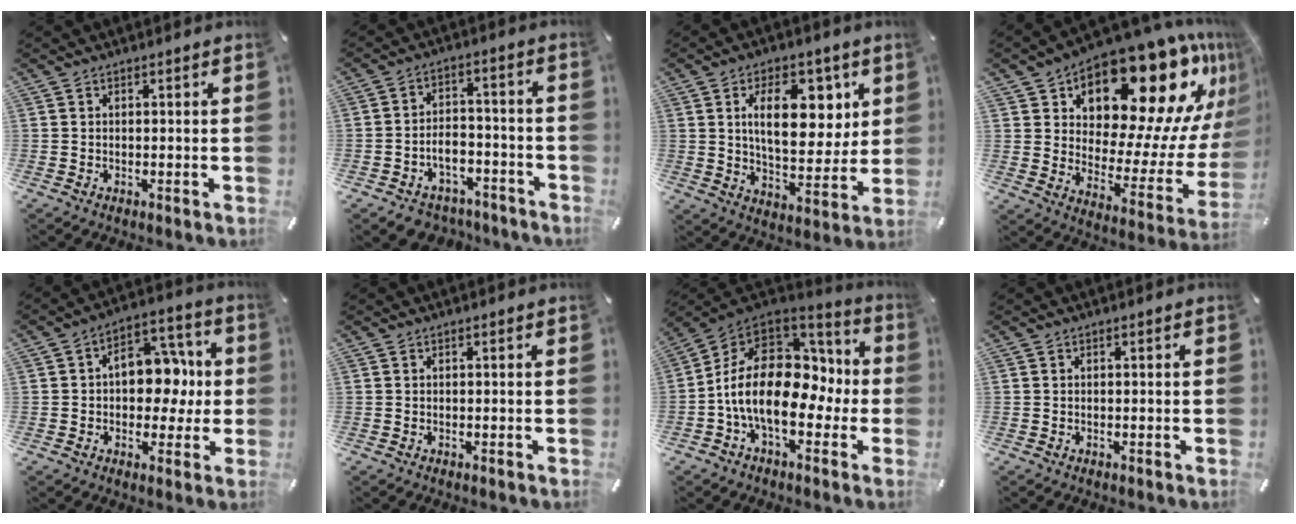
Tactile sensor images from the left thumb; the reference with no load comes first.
{"total": 7.2, "force": [-3.6, 5.5, 2.9], "torque": [-0.045, 0.032, -0.059]}
{"total": 15.4, "force": [5.3, 8.6, 11.6], "torque": [-0.166, -0.004, 0.088]}
{"total": 21.8, "force": [15.0, 10.2, 12.0], "torque": [-0.154, -0.124, 0.247]}
{"total": 12.8, "force": [0.4, 9.1, 9.0], "torque": [-0.112, 0.003, 0.010]}
{"total": 0.0}
{"total": 18.6, "force": [-2.7, 11.6, 14.2], "torque": [-0.262, 0.005, -0.042]}
{"total": 0.0}